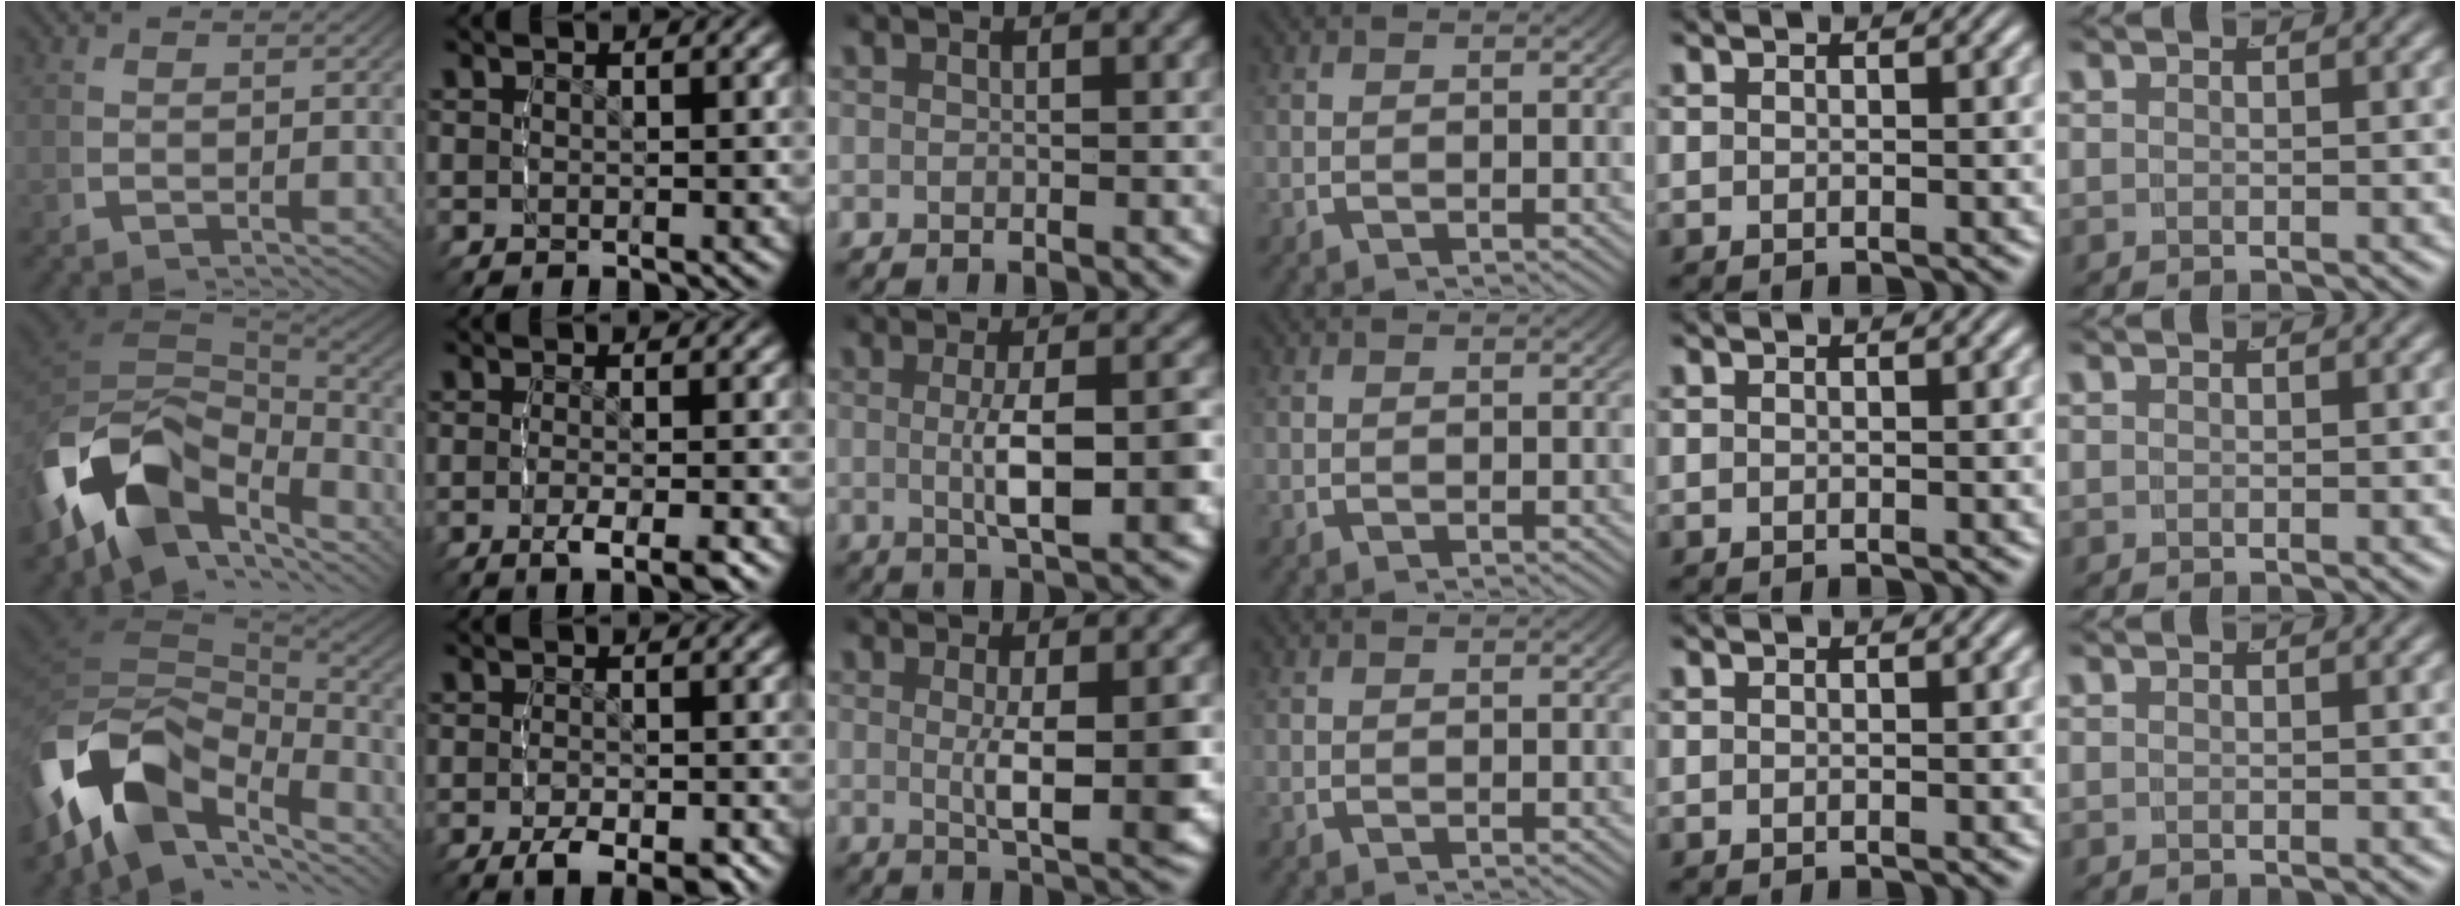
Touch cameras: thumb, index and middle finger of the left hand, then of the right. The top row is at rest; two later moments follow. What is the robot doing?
{"motion": "lift_and_place", "object": "bottle cap"}